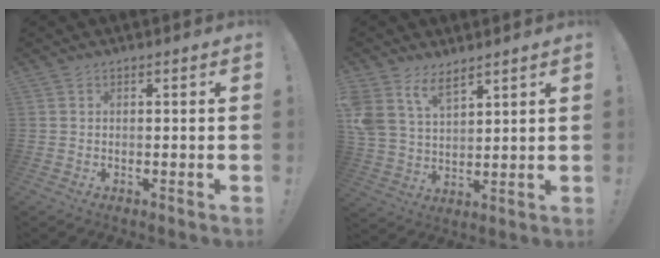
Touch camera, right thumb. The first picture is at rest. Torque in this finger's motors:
{"motor_torque": [0.43, 0.45, 0.34, 0.25, 0.17]}